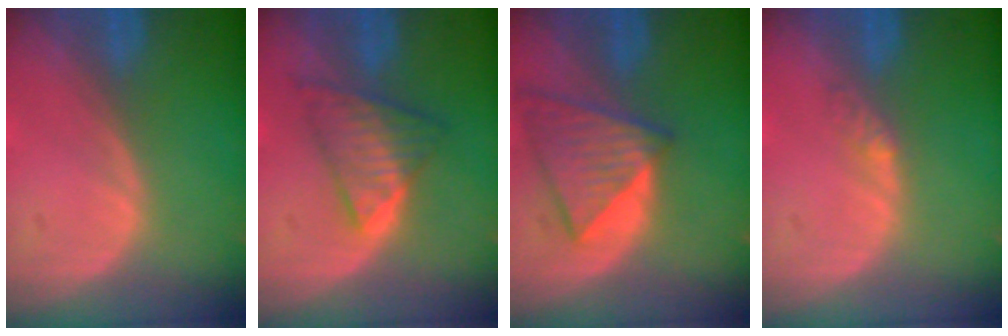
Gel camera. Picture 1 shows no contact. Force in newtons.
{"total": 6.0, "press": 6.0, "slide": 0.8}
{"total": 7.7, "press": 7.1, "slide": 3.0}
{"total": 1.8, "press": 1.6, "slide": 1.0}